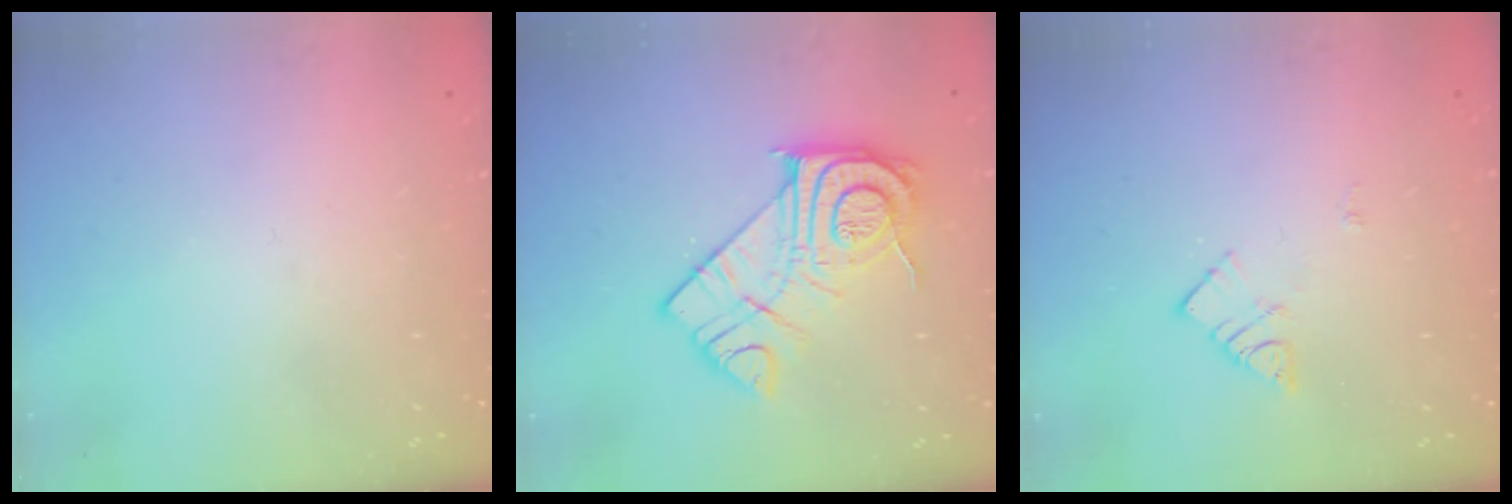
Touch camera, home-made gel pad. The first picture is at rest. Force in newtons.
{"total": 16.1, "press": 16.0, "slide": 1.4}
{"total": 6.2, "press": 6.2, "slide": 0.2}